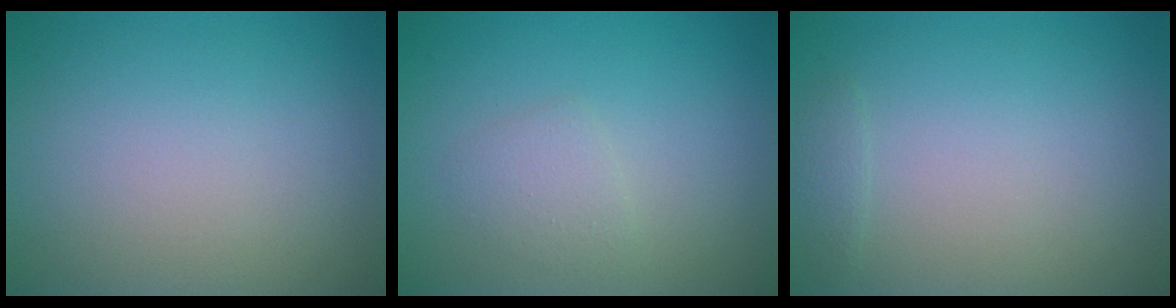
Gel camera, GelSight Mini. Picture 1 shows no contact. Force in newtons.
{"total": 1.5, "press": 1.5, "slide": 0.0}
{"total": 0.8, "press": 0.8, "slide": 0.1}